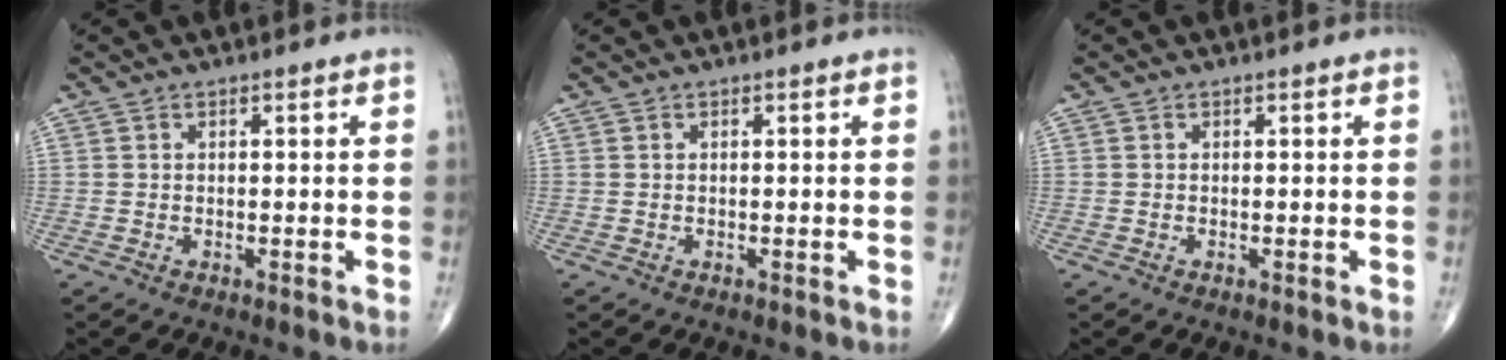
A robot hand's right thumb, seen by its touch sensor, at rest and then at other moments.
{"total": 0.0}
{"total": 0.0}